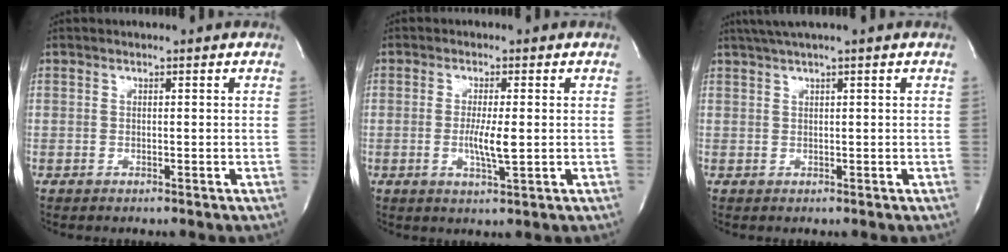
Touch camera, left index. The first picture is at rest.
{"total": 4.2, "force": [-0.4, 0.4, 4.1], "torque": [-0.084, -0.007, -0.006]}
{"total": 3.3, "force": [2.4, -0.9, 2.0], "torque": [-0.042, 0.018, 0.050]}